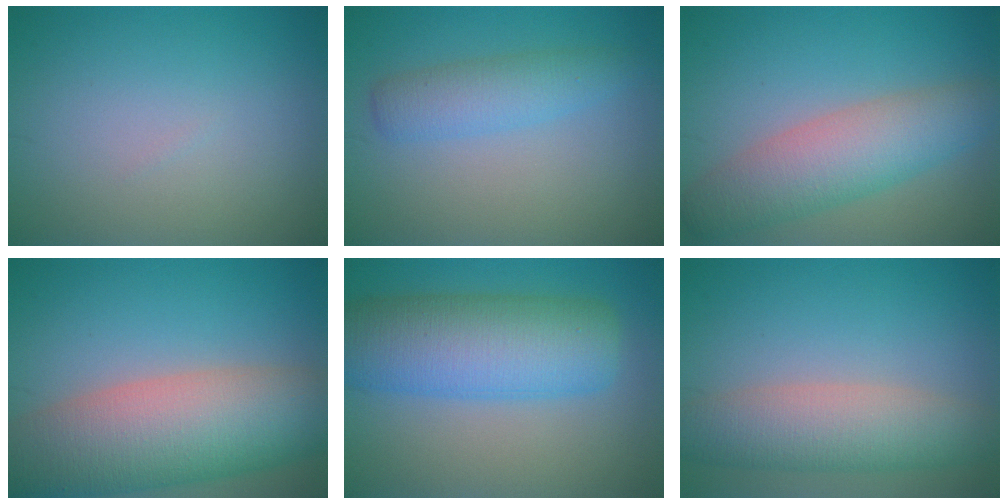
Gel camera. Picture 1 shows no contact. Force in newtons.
{"total": 3.2, "press": 3.2, "slide": 0.1}
{"total": 6.2, "press": 6.2, "slide": 0.3}
{"total": 11.8, "press": 11.8, "slide": 0.6}
{"total": 9.5, "press": 9.5, "slide": 0.2}
{"total": 5.8, "press": 5.8, "slide": 0.5}